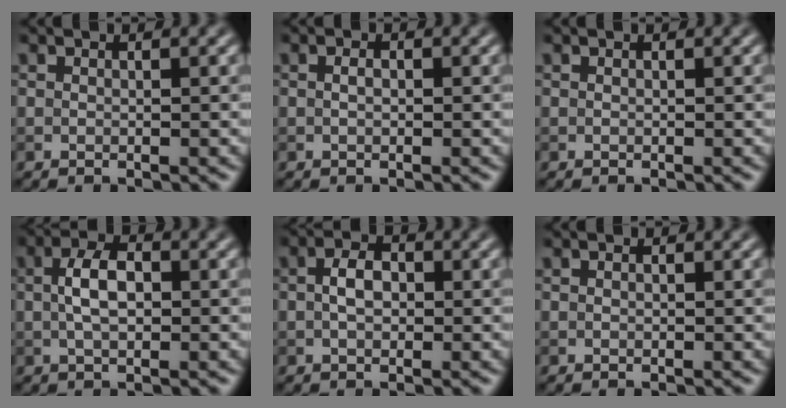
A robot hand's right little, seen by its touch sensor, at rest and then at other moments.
{"total": 0.9, "force": [0.1, 0.5, 0.7], "torque": [-0.010, -0.005, 0.002]}
{"total": 0.0}
{"total": 3.3, "force": [0.2, 1.7, 2.9], "torque": [-0.058, 0.004, 0.000]}
{"total": 2.4, "force": [0.0, 1.5, 1.8], "torque": [-0.037, 0.005, -0.004]}
{"total": 0.0}